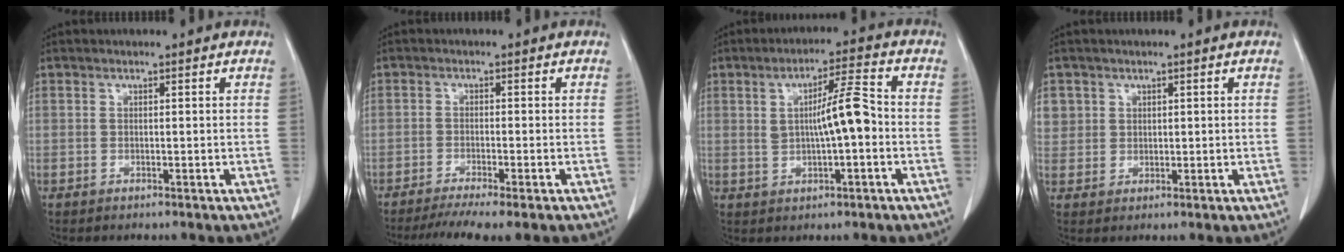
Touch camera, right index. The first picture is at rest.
{"total": 7.2, "force": [-5.5, 0.3, 4.7], "torque": [-0.068, -0.013, -0.085]}
{"total": 7.2, "force": [0.0, 1.0, 7.2], "torque": [-0.117, 0.011, 0.001]}
{"total": 3.8, "force": [1.6, 3.4, 0.2], "torque": [0.007, 0.004, 0.032]}